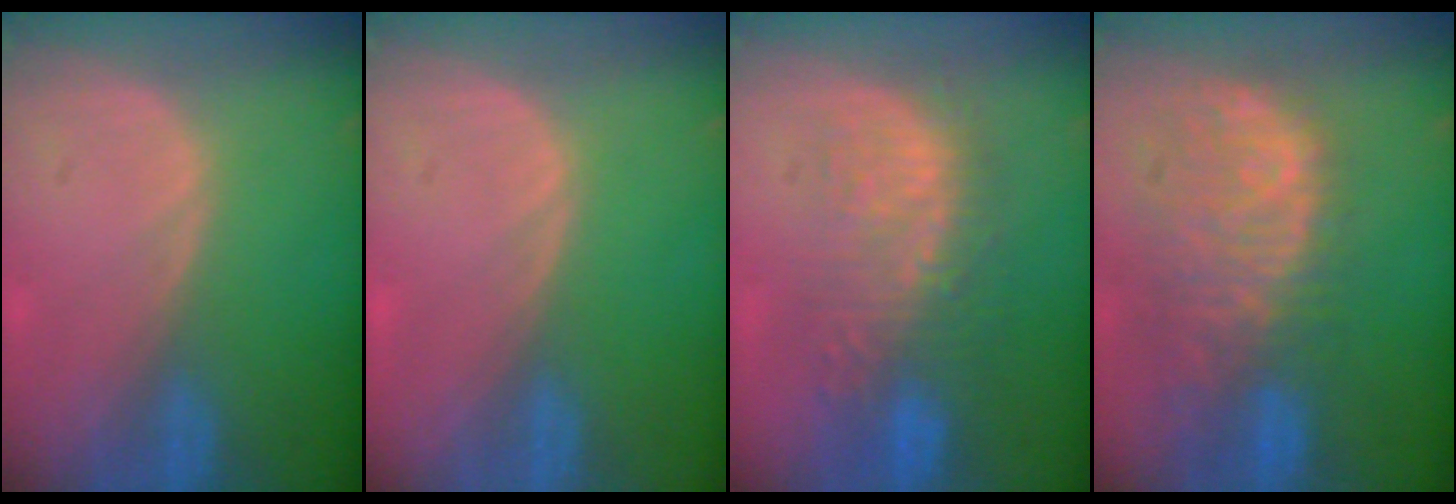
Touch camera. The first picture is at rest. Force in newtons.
{"total": 0.0}
{"total": 9.9, "press": 9.3, "slide": 3.4}
{"total": 11.8, "press": 9.8, "slide": 6.5}